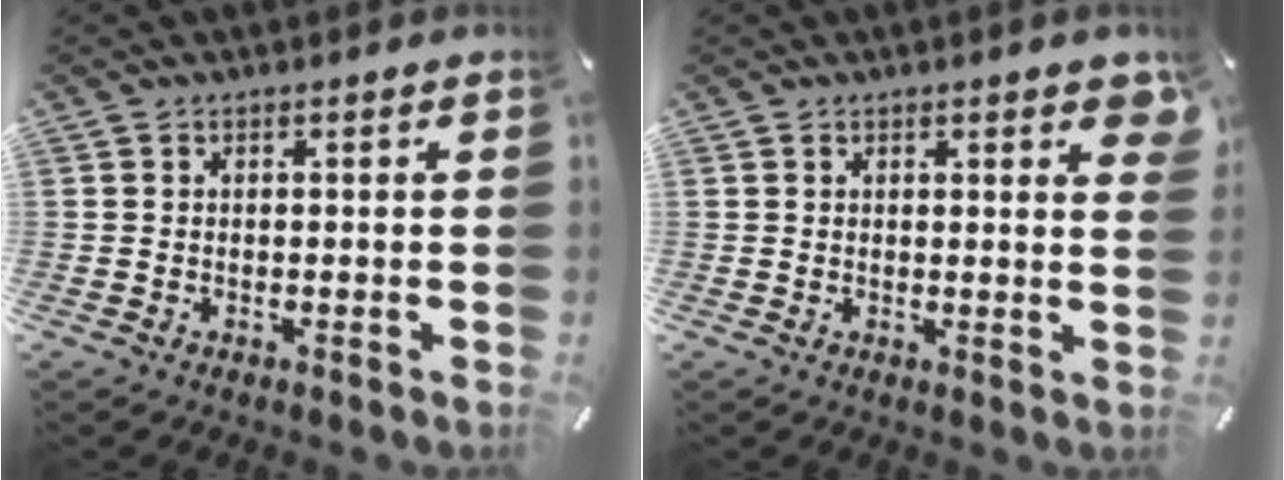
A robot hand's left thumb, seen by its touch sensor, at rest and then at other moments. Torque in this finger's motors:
{"motor_torque": [0.28, -0.21, 0.02, 0.02, 0.01]}